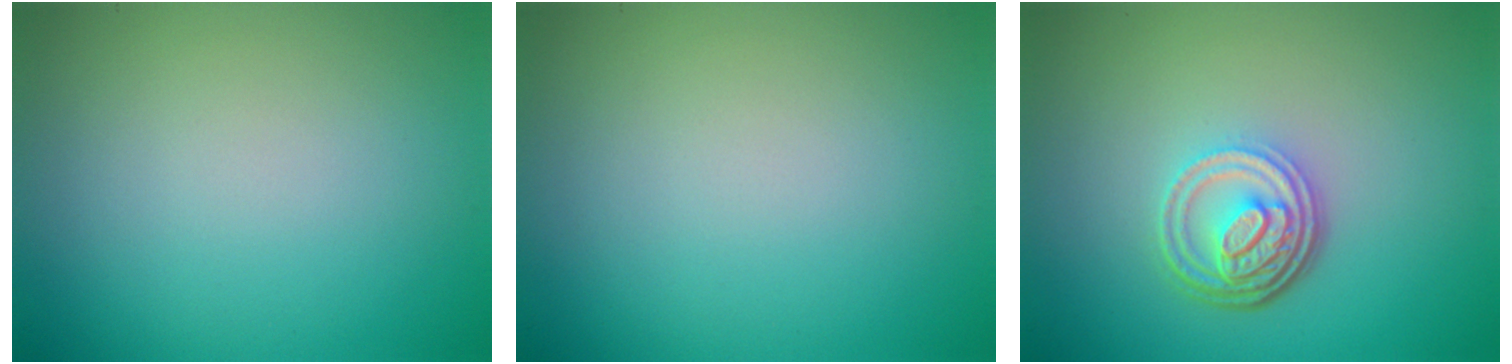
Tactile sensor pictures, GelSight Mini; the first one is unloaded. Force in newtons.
{"total": 0.0}
{"total": 4.7, "press": 3.4, "slide": 3.3}